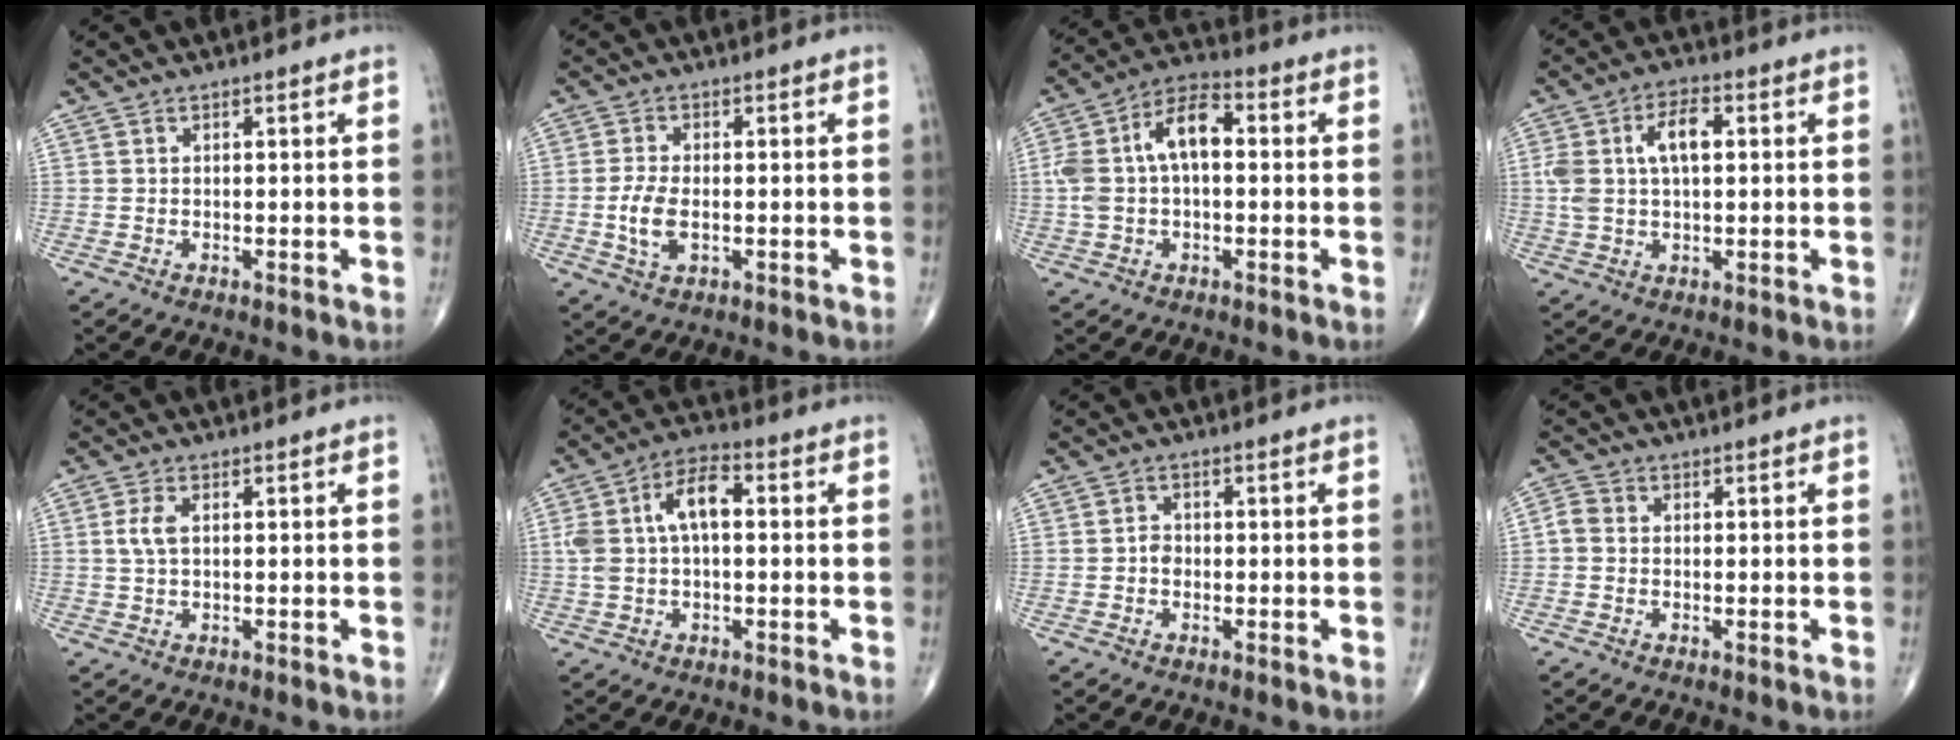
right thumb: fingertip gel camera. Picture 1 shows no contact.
{"total": 5.3, "force": [-0.9, 2.8, 4.5], "torque": [-0.094, -0.003, -0.018]}
{"total": 11.9, "force": [1.0, 6.6, 9.9], "torque": [-0.197, 0.041, 0.012]}
{"total": 8.9, "force": [1.8, 4.5, 7.4], "torque": [-0.147, 0.018, 0.034]}
{"total": 3.0, "force": [0.5, 1.5, 2.5], "torque": [-0.063, 0.007, 0.009]}
{"total": 9.7, "force": [1.2, 5.2, 8.2], "torque": [-0.165, 0.032, 0.017]}
{"total": 1.8, "force": [-0.4, 1.4, 0.9], "torque": [-0.004, 0.006, -0.012]}
{"total": 2.3, "force": [-0.2, 1.9, 1.3], "torque": [-0.022, 0.005, -0.013]}